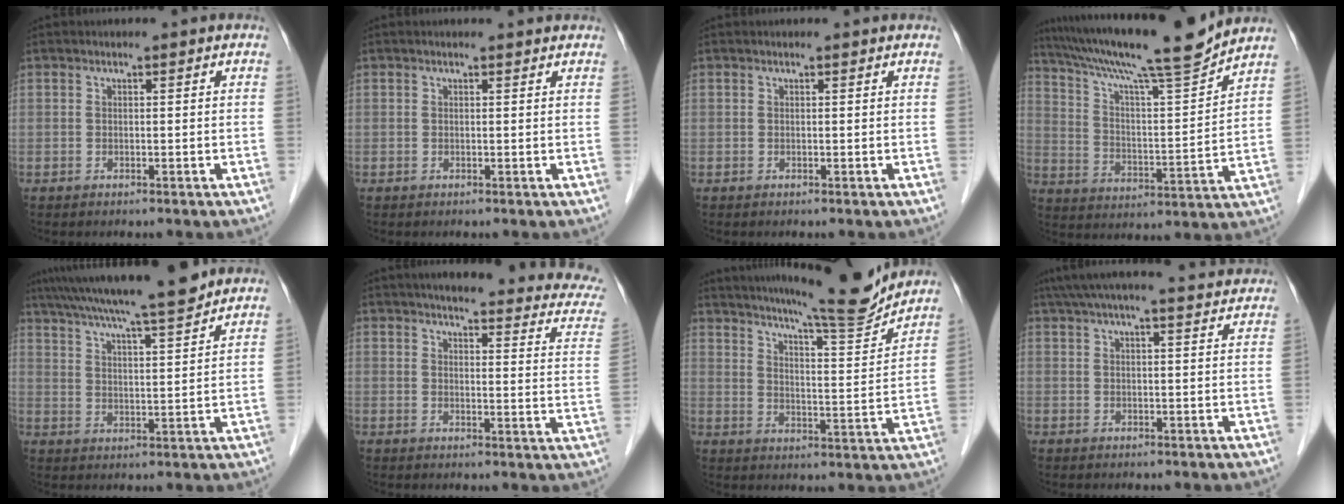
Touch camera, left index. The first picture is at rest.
{"total": 2.2, "force": [2.1, 0.5, 0.5], "torque": [-0.012, 0.015, 0.020]}
{"total": 1.1, "force": [1.1, 0.2, 0.2], "torque": [-0.012, 0.010, 0.011]}
{"total": 18.3, "force": [16.0, -0.6, 8.7], "torque": [-0.152, -0.006, 0.254]}
{"total": 17.4, "force": [15.1, 0.4, 8.5], "torque": [-0.149, 0.023, 0.229]}
{"total": 21.1, "force": [18.5, 2.9, 9.8], "torque": [-0.105, -0.024, 0.198]}
{"total": 16.9, "force": [15.4, -0.1, 6.9], "torque": [-0.111, -0.027, 0.216]}
{"total": 13.9, "force": [12.6, 1.1, 5.9], "torque": [-0.094, 0.037, 0.165]}